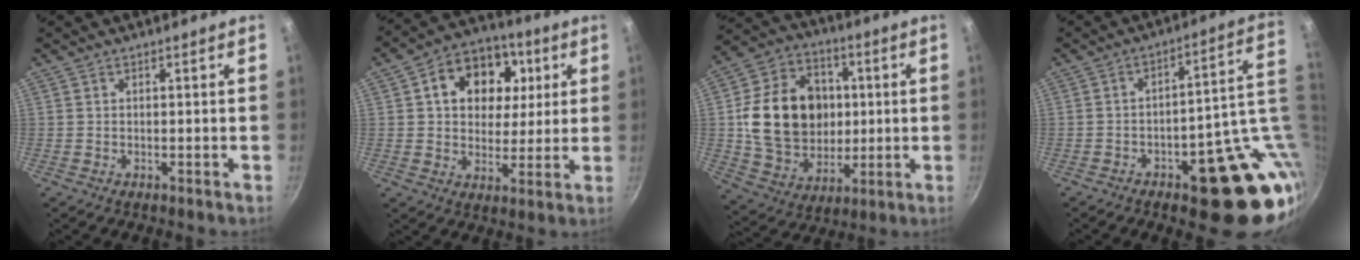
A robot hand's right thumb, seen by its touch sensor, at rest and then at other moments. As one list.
[{"total": 15.5, "force": [4.4, 12.0, 8.8], "torque": [-0.109, 0.004, 0.058]}, {"total": 20.9, "force": [1.6, 16.7, 12.5], "torque": [-0.183, 0.015, 0.036]}, {"total": 20.3, "force": [-3.1, 9.3, 17.8], "torque": [-0.150, 0.019, -0.023]}]